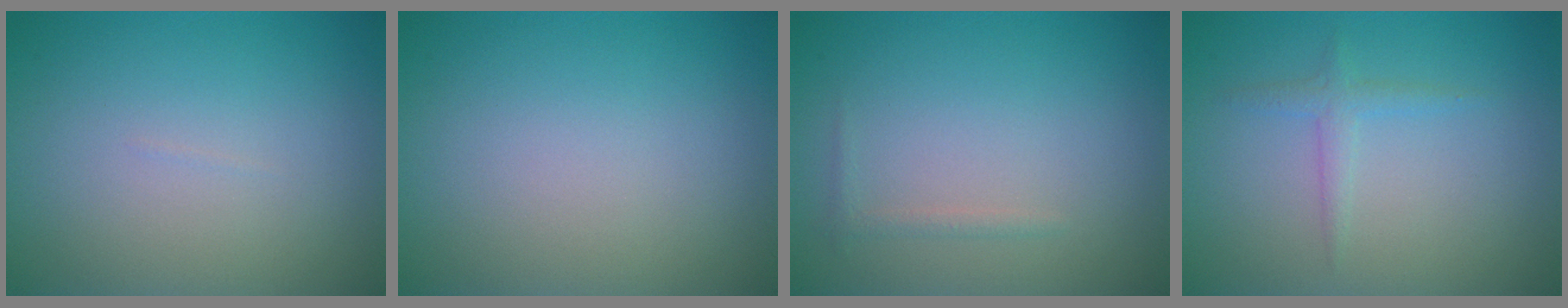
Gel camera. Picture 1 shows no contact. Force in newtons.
{"total": 0.0}
{"total": 0.7, "press": 0.7, "slide": 0.0}
{"total": 1.3, "press": 1.3, "slide": 0.0}